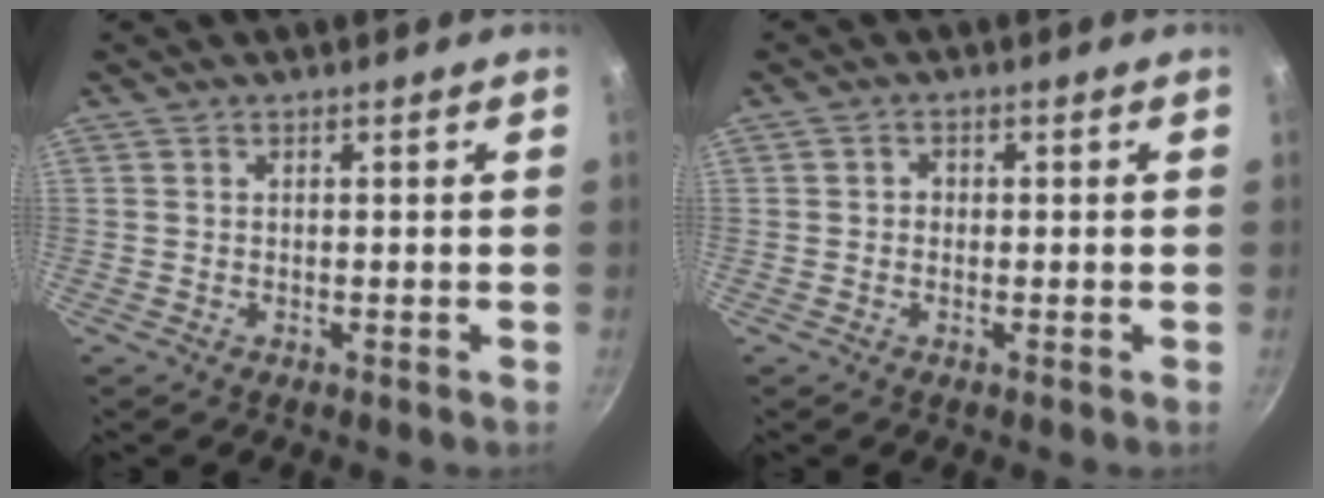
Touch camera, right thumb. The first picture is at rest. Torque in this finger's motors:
{"motor_torque": [-0.43, 0.45, -0.30, 0.16, 0.07]}